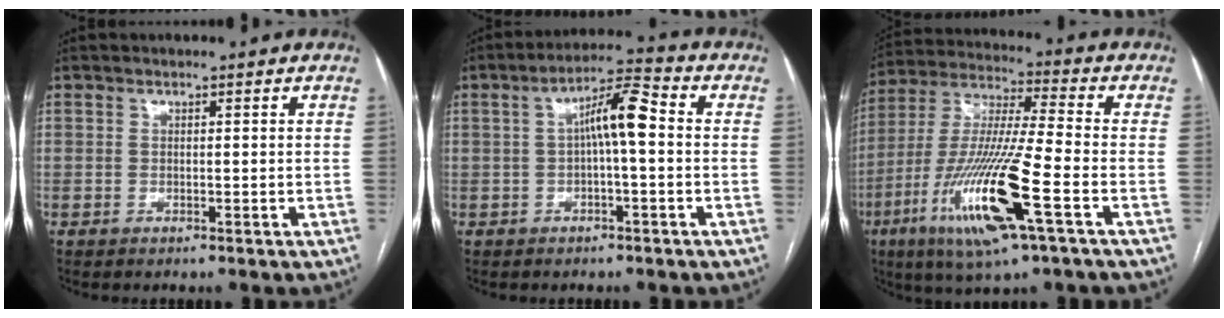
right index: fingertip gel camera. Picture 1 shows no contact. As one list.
[{"total": 7.0, "force": [0.3, 1.1, 6.9], "torque": [-0.119, 0.025, 0.002]}, {"total": 18.5, "force": [-7.2, 0.9, 17.0], "torque": [-0.362, -0.028, -0.134]}]